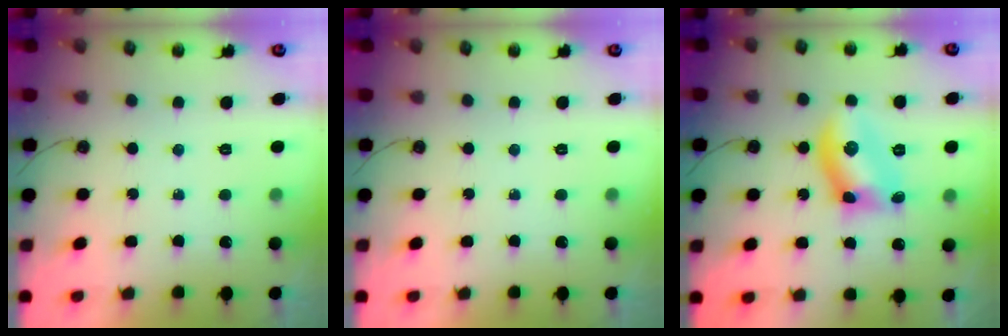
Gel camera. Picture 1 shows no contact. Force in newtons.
{"total": 0.0}
{"total": 10.9, "press": 10.9, "slide": 0.3}